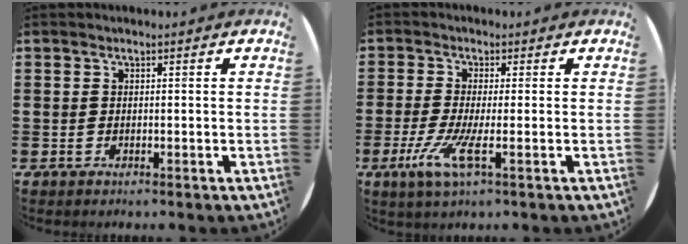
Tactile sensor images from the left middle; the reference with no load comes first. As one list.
[{"total": 4.7, "force": [-1.2, 0.2, 4.5], "torque": [-0.103, -0.018, -0.025]}]